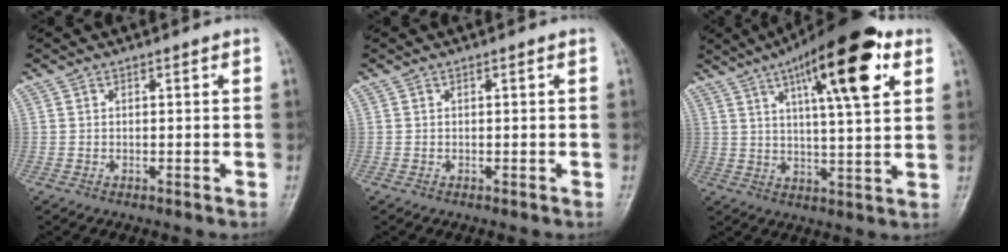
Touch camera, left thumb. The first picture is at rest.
{"total": 0.0}
{"total": 18.8, "force": [8.7, 5.0, 15.9], "torque": [-0.222, -0.017, 0.130]}